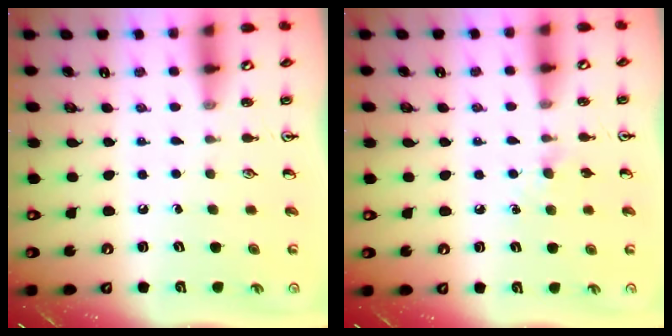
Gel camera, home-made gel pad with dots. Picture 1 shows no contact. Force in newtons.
{"total": 4.5, "press": 4.4, "slide": 0.7}